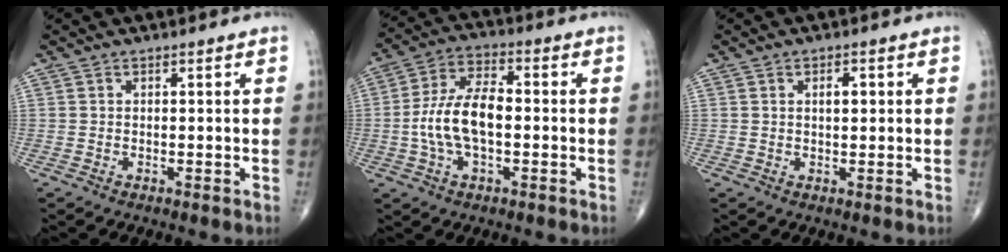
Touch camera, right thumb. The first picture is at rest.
{"total": 11.5, "force": [-1.3, 5.7, 9.9], "torque": [-0.199, 0.028, -0.029]}
{"total": 2.5, "force": [0.6, 1.2, 2.0], "torque": [-0.028, 0.000, 0.009]}